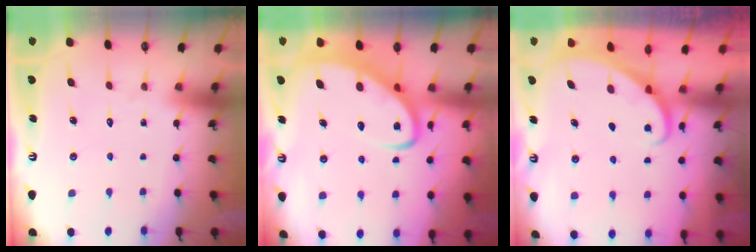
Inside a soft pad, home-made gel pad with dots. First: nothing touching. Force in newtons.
{"total": 5.8, "press": 5.8, "slide": 0.7}
{"total": 2.3, "press": 2.3, "slide": 0.1}